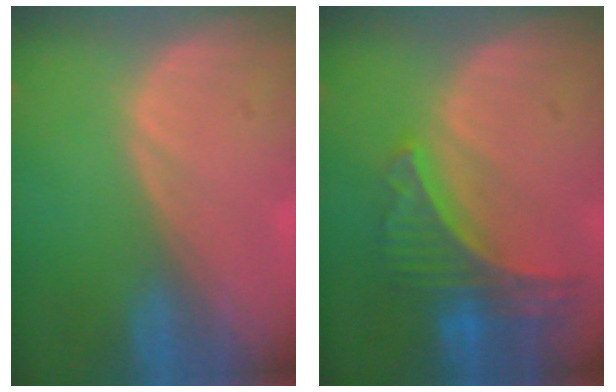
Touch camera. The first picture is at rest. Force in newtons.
{"total": 8.5, "press": 7.4, "slide": 4.3}